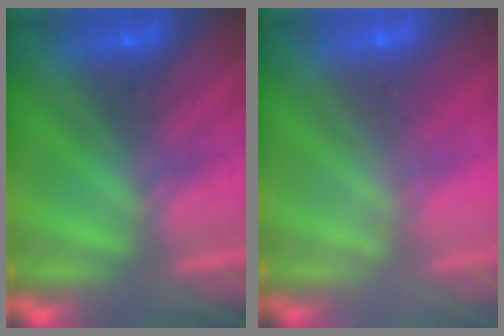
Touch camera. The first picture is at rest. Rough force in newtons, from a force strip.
{"total": 1.9}